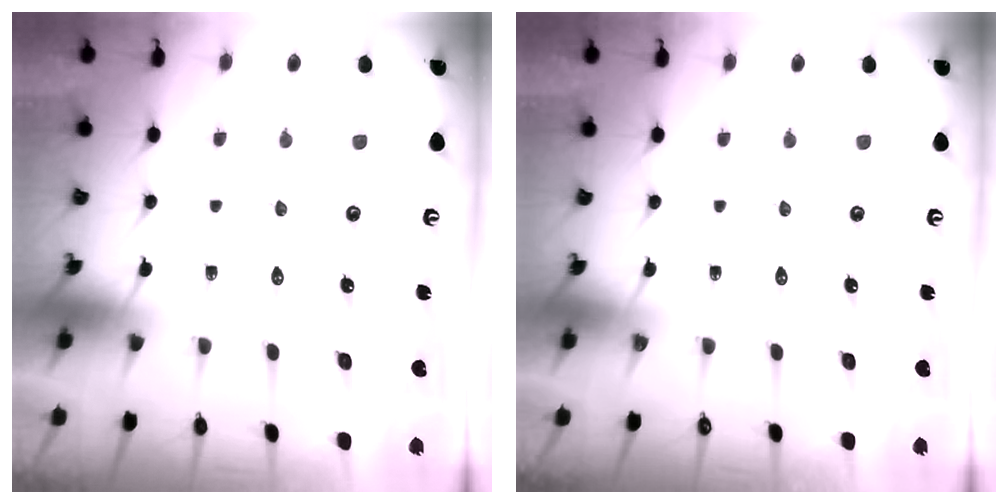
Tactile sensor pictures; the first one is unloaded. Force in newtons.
{"total": 0.0}